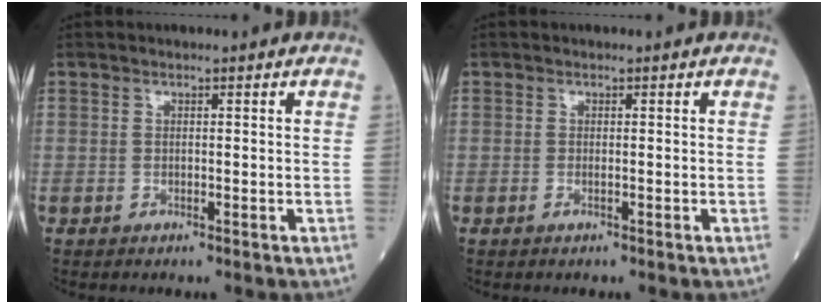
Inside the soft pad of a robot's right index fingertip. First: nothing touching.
{"total": 0.6, "force": [-0.2, 0.1, 0.5], "torque": [-0.012, -0.002, -0.003]}